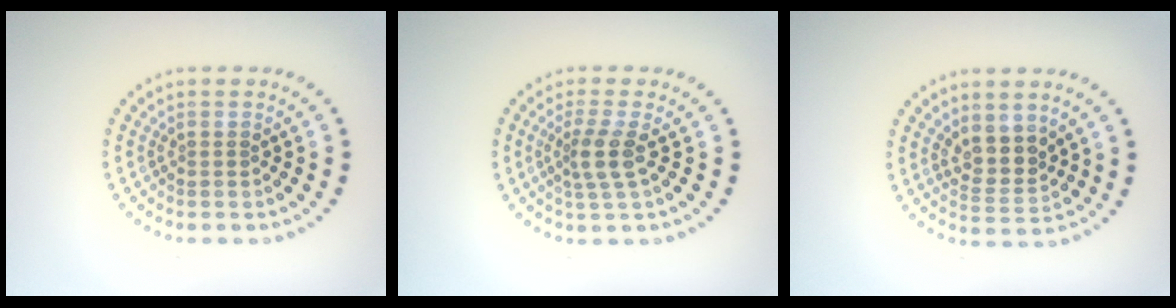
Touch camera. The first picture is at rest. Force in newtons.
{"total": 2.4, "press": 1.8, "slide": 1.5}
{"total": 3.0, "press": 2.6, "slide": 1.5}